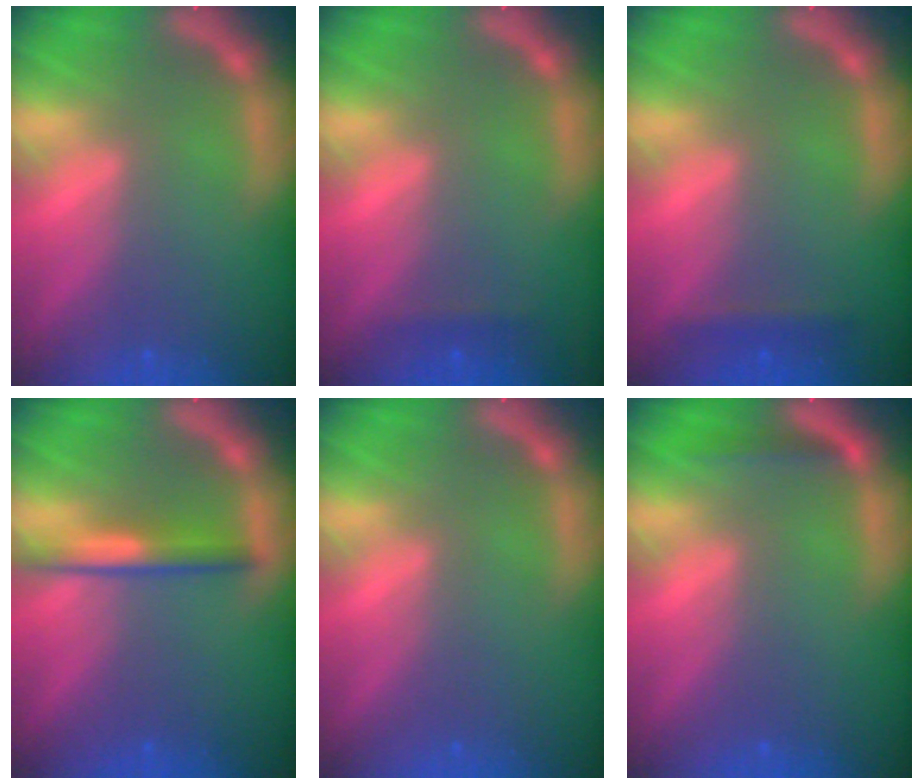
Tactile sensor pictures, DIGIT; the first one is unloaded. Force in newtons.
{"total": 0.9}
{"total": 1.4}
{"total": 3.0}
{"total": 0.0}
{"total": 1.4}